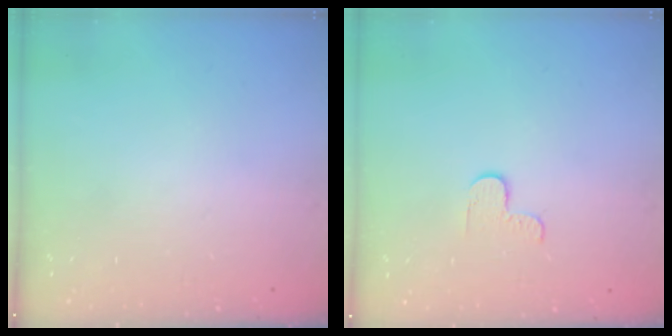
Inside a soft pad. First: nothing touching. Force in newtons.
{"total": 2.7, "press": 2.6, "slide": 0.4}